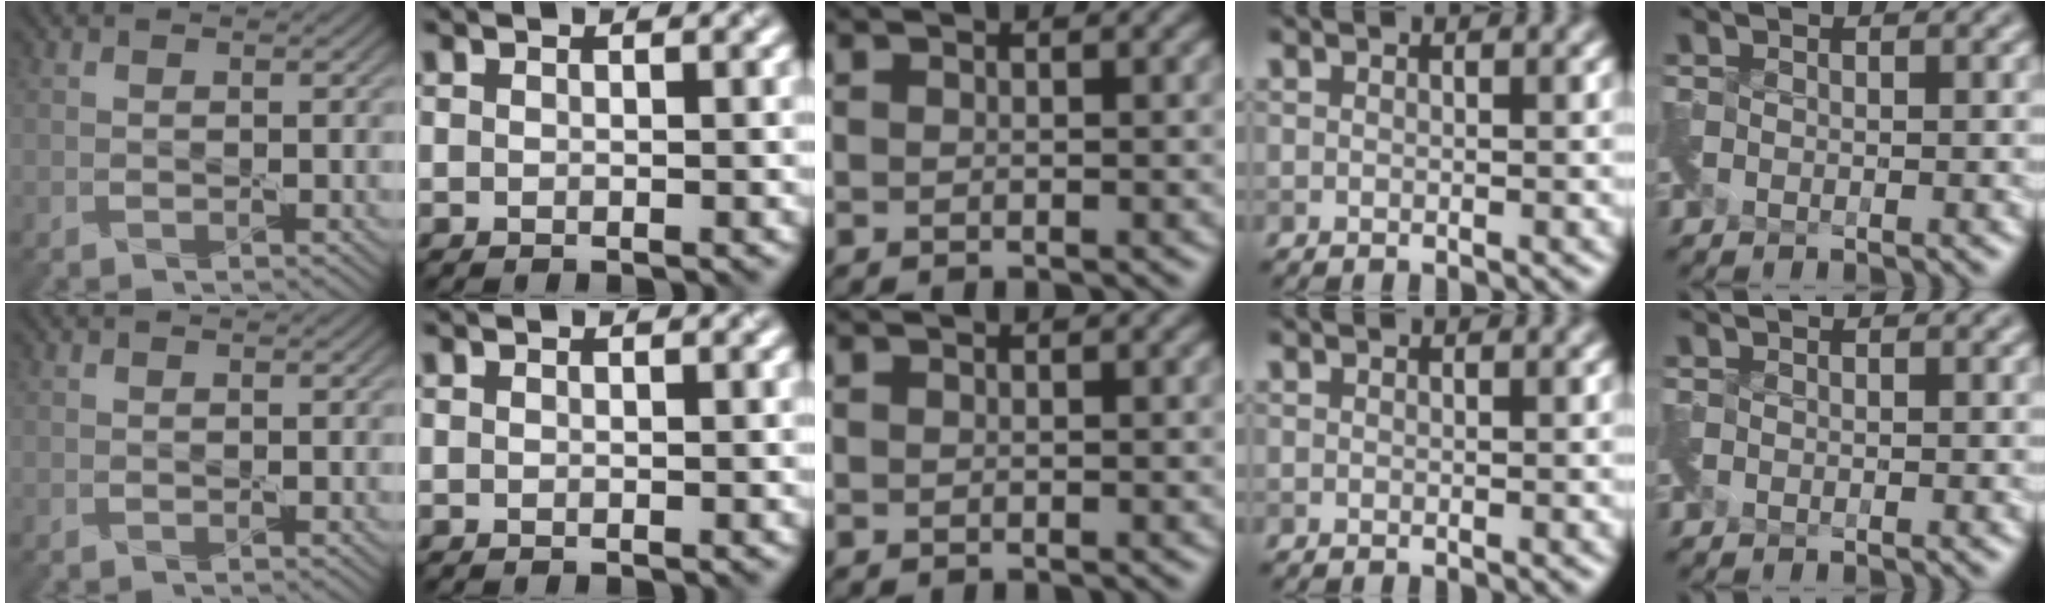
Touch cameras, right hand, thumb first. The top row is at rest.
{}